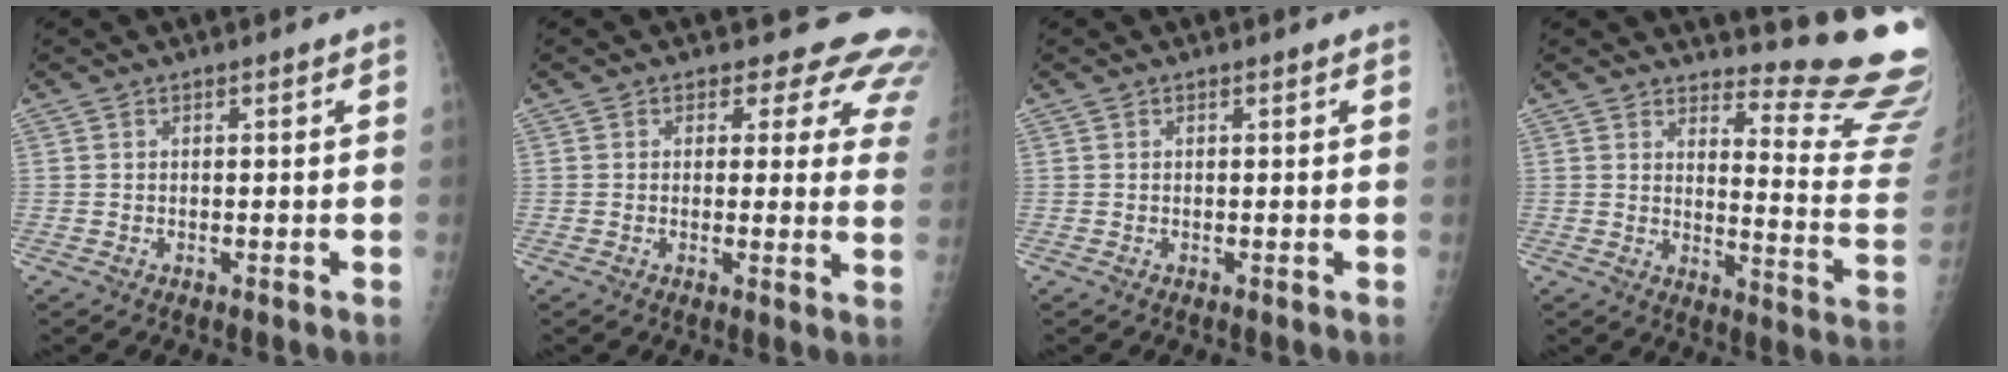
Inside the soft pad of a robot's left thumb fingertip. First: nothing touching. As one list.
[{"total": 12.5, "force": [9.9, 6.5, 4.0], "torque": [0.012, -0.044, 0.075]}, {"total": 0.0}, {"total": 16.2, "force": [15.4, 0.8, 4.8], "torque": [-0.037, -0.207, 0.176]}]